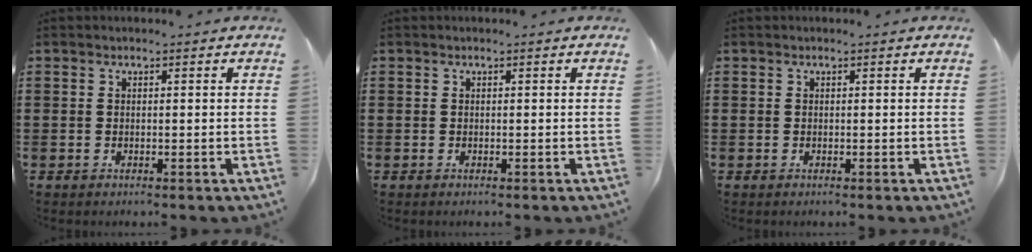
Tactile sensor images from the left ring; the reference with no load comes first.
{"total": 0.0}
{"total": 0.0}